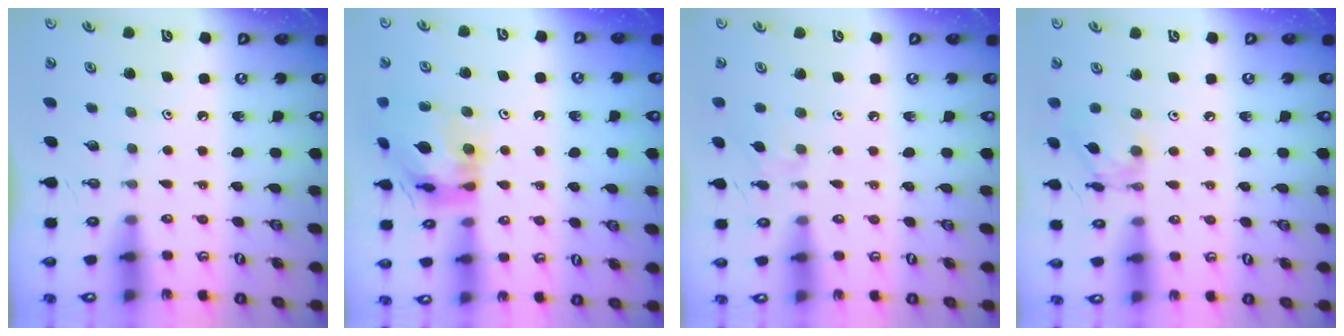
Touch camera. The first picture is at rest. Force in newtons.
{"total": 13.2, "press": 13.1, "slide": 1.7}
{"total": 4.1, "press": 4.0, "slide": 0.8}
{"total": 10.1, "press": 10.1, "slide": 0.9}